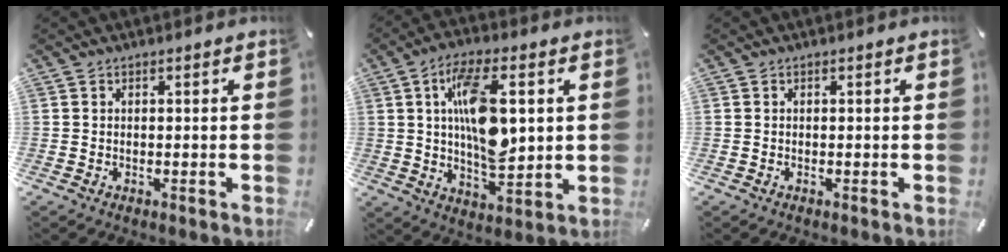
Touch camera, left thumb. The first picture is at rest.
{"total": 14.7, "force": [3.0, 7.1, 12.5], "torque": [-0.239, -0.001, 0.047]}
{"total": 0.0}